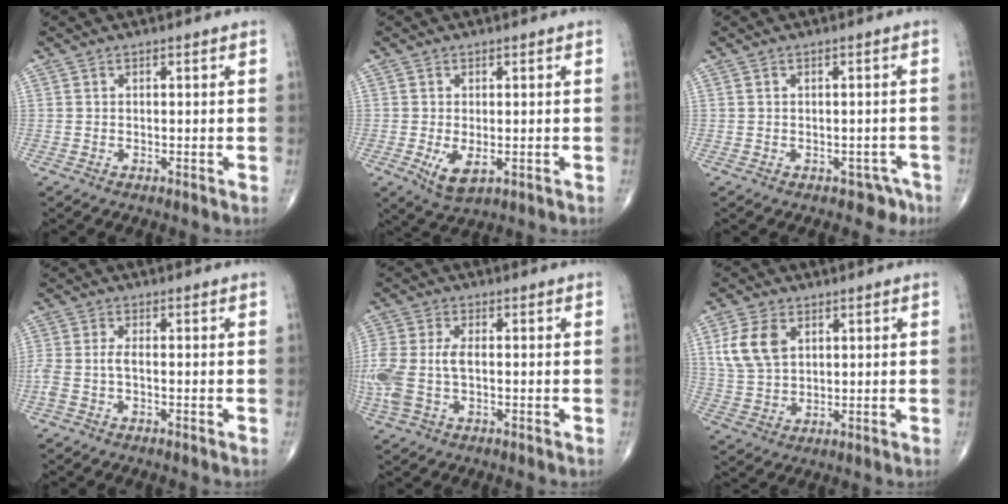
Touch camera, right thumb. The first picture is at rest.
{"total": 4.7, "force": [-1.1, 2.3, 4.0], "torque": [-0.072, -0.013, -0.010]}
{"total": 2.8, "force": [-1.4, 2.2, 1.0], "torque": [0.004, 0.018, -0.012]}
{"total": 3.2, "force": [-0.7, 1.2, 2.9], "torque": [-0.080, 0.008, -0.016]}
{"total": 10.6, "force": [-1.0, 5.9, 8.8], "torque": [-0.239, 0.009, -0.014]}
{"total": 8.6, "force": [2.9, 5.7, 5.8], "torque": [-0.109, -0.004, 0.062]}